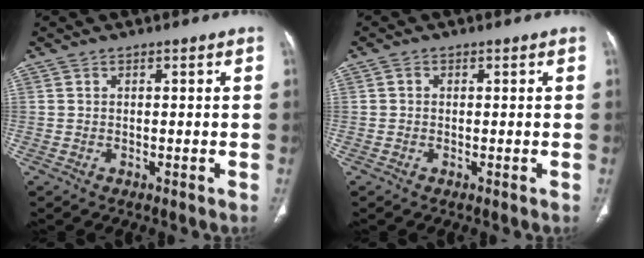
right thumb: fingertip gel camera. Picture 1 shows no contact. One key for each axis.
{"total": 0.8, "fx": 0.0, "fy": 0.7, "fz": 0.3, "tx": -0.003, "ty": 0.002, "tz": -0.001}